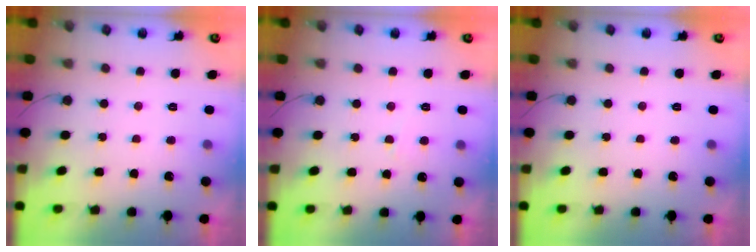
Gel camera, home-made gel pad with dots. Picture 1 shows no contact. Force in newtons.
{"total": 2.6, "press": 2.6, "slide": 0.1}
{"total": 0.0}